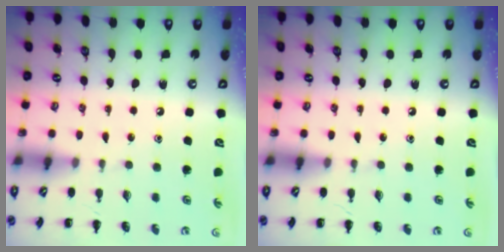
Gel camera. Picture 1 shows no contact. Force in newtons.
{"total": 0.0}